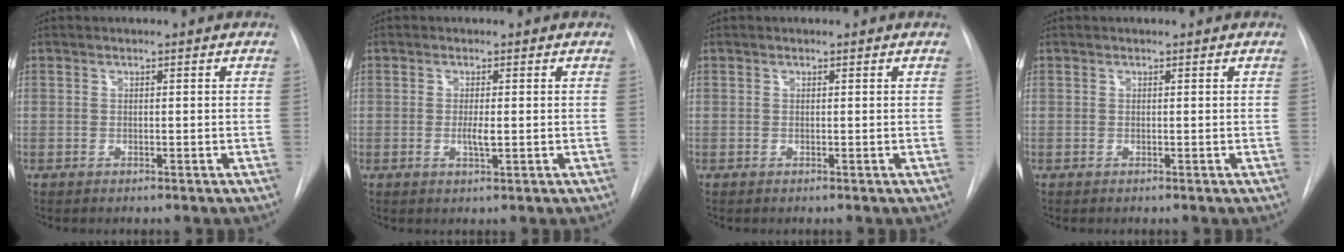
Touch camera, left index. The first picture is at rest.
{"total": 2.0, "force": [-0.3, 0.4, 2.0], "torque": [-0.038, -0.002, -0.005]}
{"total": 0.0}
{"total": 0.0}